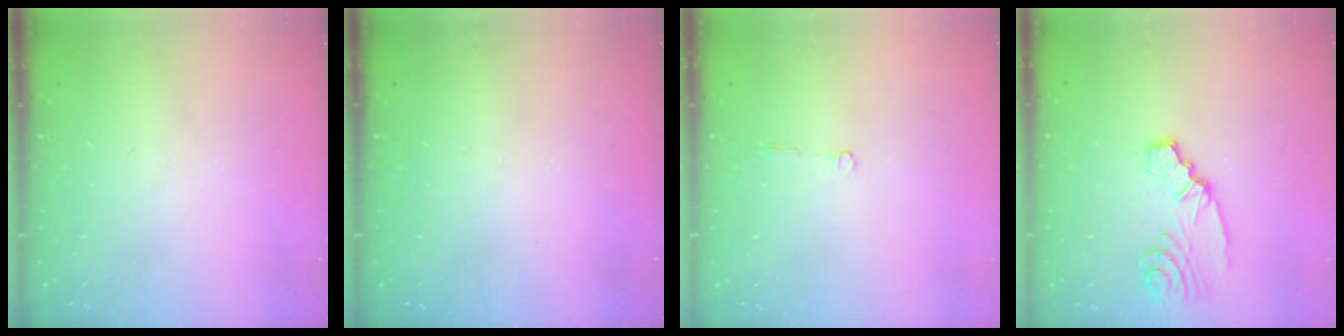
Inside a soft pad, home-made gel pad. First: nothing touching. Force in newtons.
{"total": 0.0}
{"total": 2.2, "press": 2.2, "slide": 0.4}
{"total": 5.1, "press": 5.1, "slide": 0.1}